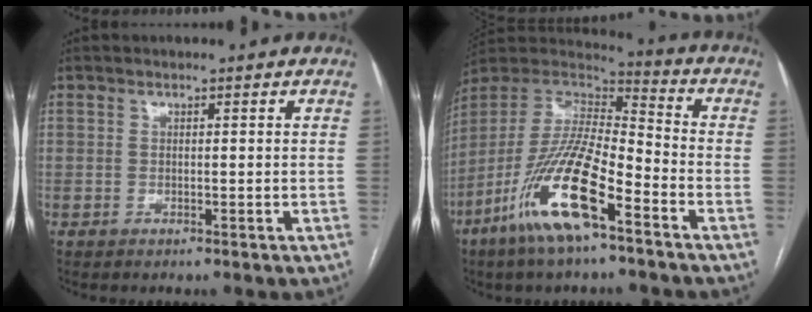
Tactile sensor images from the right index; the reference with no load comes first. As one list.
[{"total": 17.5, "force": [-9.1, 3.2, 14.6], "torque": [-0.309, -0.024, -0.172]}]